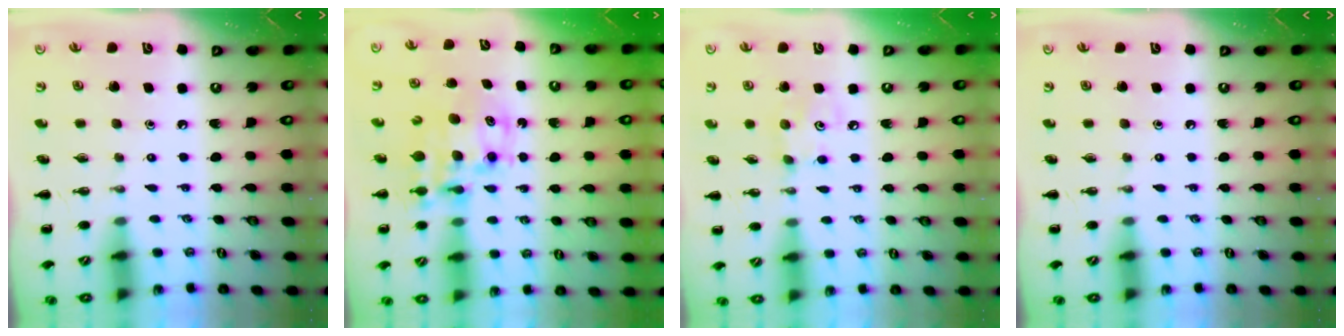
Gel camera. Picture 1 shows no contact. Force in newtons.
{"total": 11.0, "press": 10.6, "slide": 2.8}
{"total": 3.6, "press": 3.6, "slide": 0.6}
{"total": 0.0}